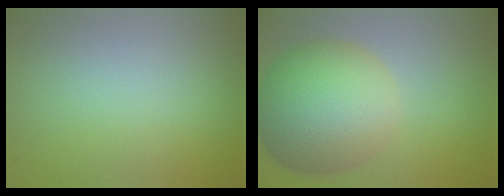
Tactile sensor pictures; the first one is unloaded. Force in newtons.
{"total": 10.8, "press": 10.8, "slide": 0.3}